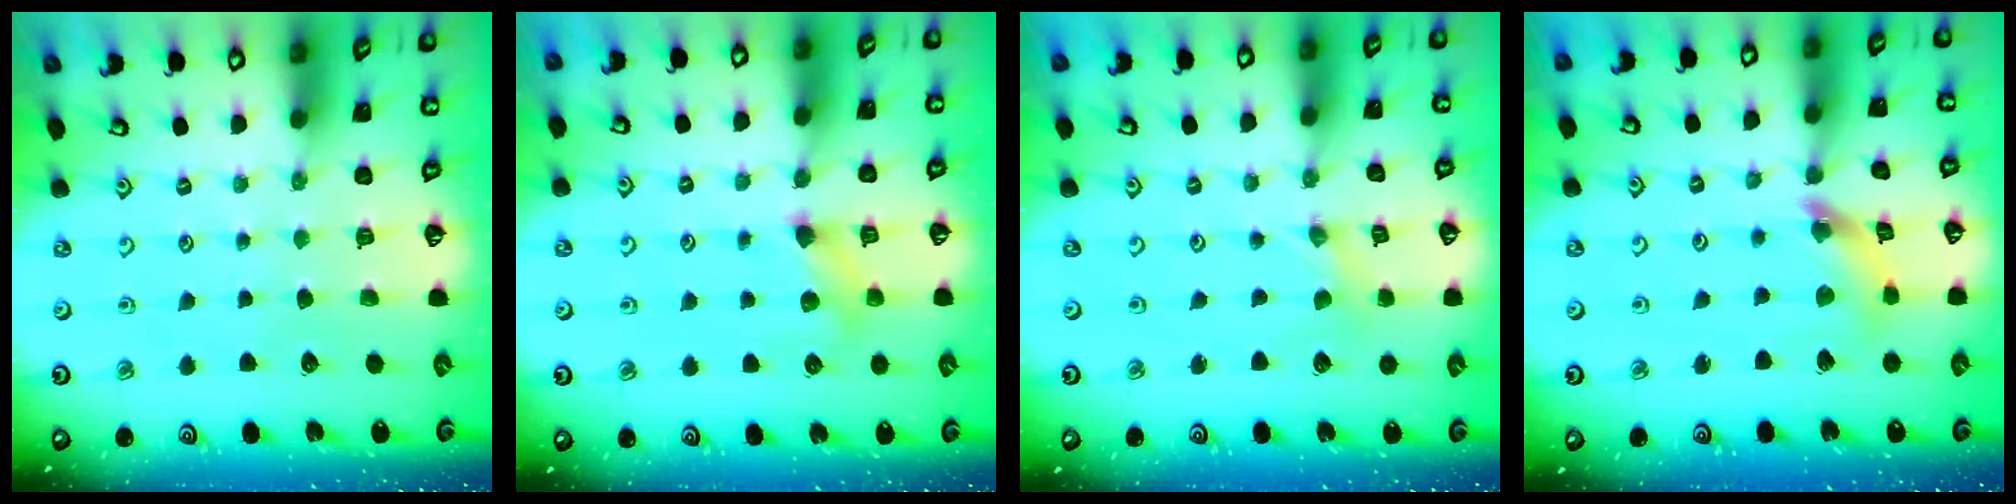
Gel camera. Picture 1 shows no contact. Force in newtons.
{"total": 5.1, "press": 5.1, "slide": 0.6}
{"total": 0.7, "press": 0.7, "slide": 0.1}
{"total": 7.6, "press": 7.6, "slide": 0.8}